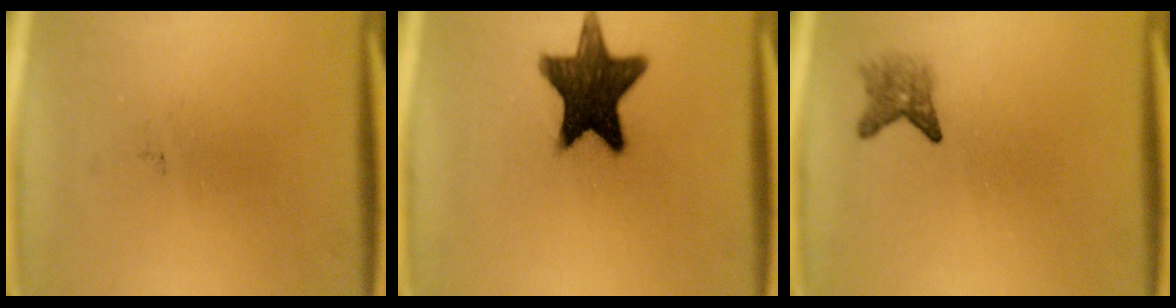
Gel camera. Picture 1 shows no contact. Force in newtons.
{"total": 14.8}
{"total": 2.4}